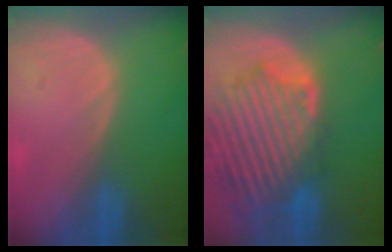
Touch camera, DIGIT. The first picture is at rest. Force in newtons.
{"total": 13.5, "press": 11.7, "slide": 6.8}